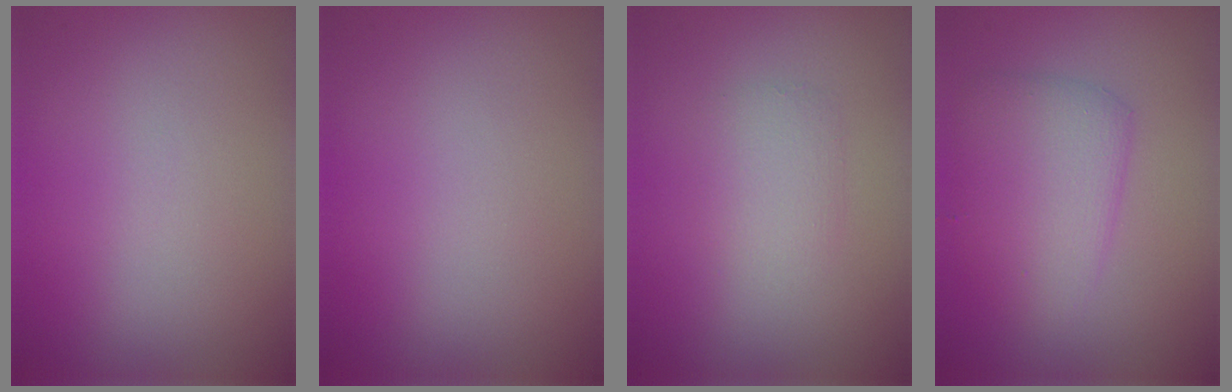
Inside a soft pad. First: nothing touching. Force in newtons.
{"total": 0.0}
{"total": 1.6, "press": 1.6, "slide": 0.0}
{"total": 3.7, "press": 3.7, "slide": 0.1}